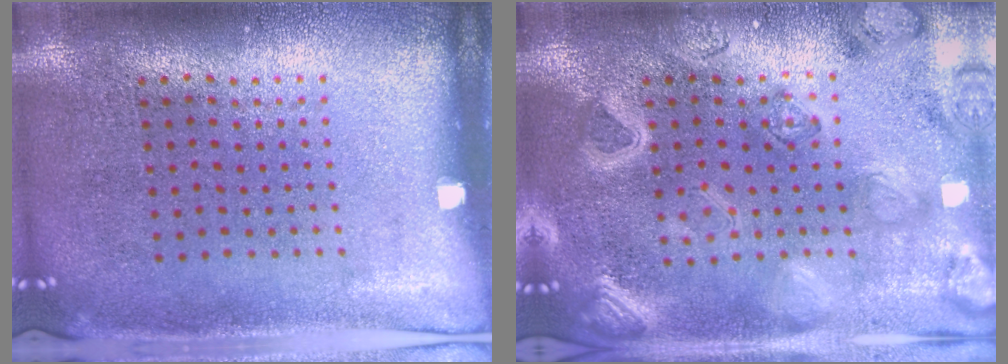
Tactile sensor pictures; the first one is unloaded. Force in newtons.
{"total": 3.1, "press": 3.0, "slide": 0.7}